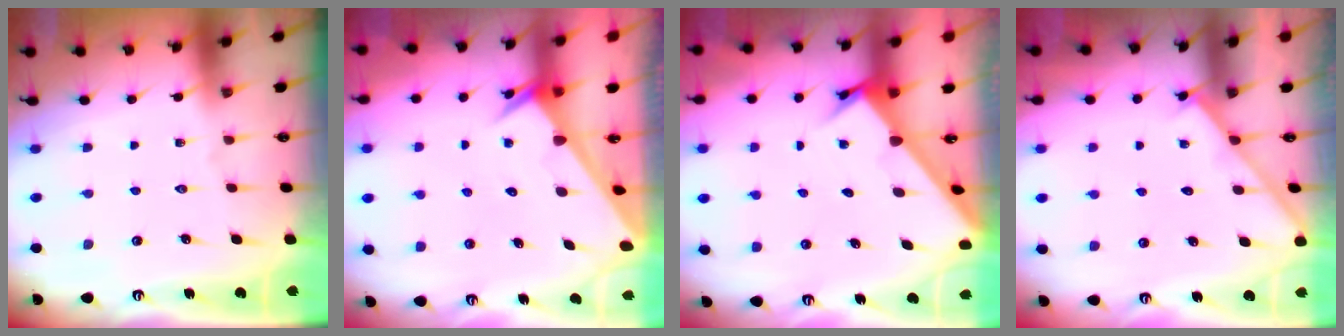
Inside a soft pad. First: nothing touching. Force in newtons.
{"total": 2.5, "press": 2.5, "slide": 0.1}
{"total": 2.5, "press": 2.5, "slide": 0.3}
{"total": 2.0, "press": 1.9, "slide": 0.3}